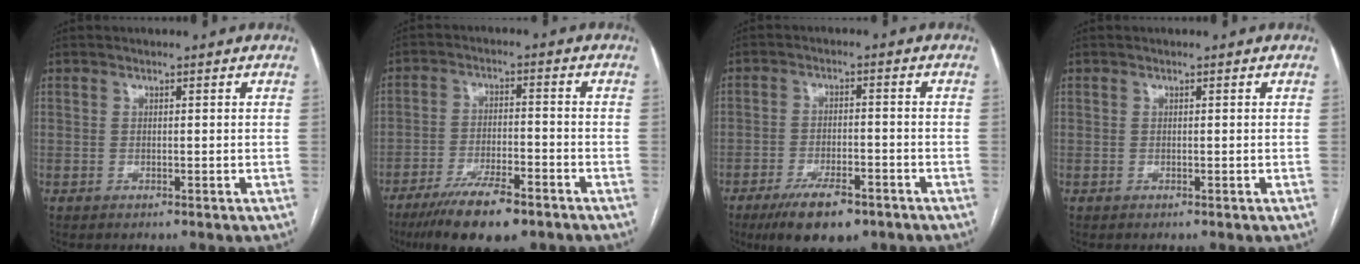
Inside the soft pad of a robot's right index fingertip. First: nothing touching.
{"total": 11.3, "force": [-8.0, 2.7, 7.5], "torque": [-0.129, -0.019, -0.134]}
{"total": 9.3, "force": [-6.2, 3.1, 6.1], "torque": [-0.105, -0.010, -0.100]}
{"total": 0.0}